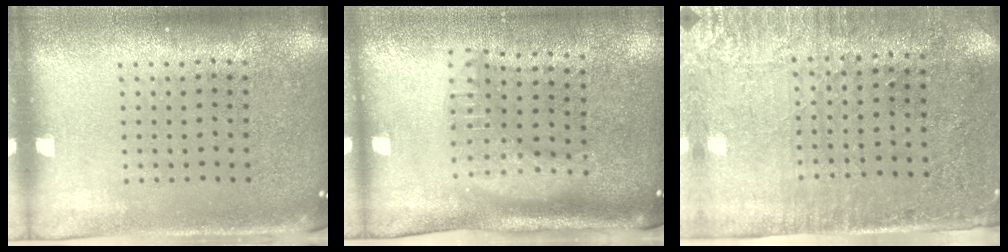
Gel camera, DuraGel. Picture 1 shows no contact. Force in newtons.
{"total": 1.9, "press": 1.6, "slide": 1.1}
{"total": 2.8, "press": 2.4, "slide": 1.4}